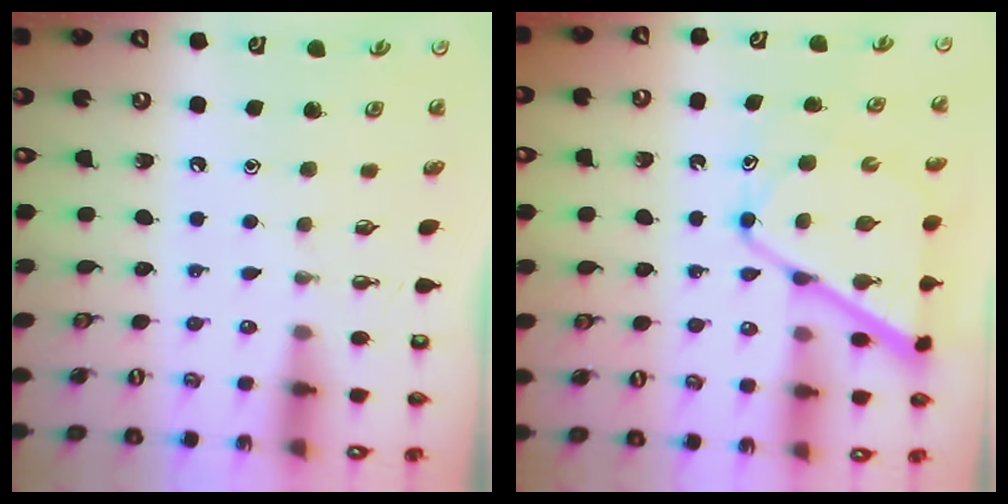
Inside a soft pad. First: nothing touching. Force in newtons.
{"total": 12.8, "press": 12.8, "slide": 1.0}